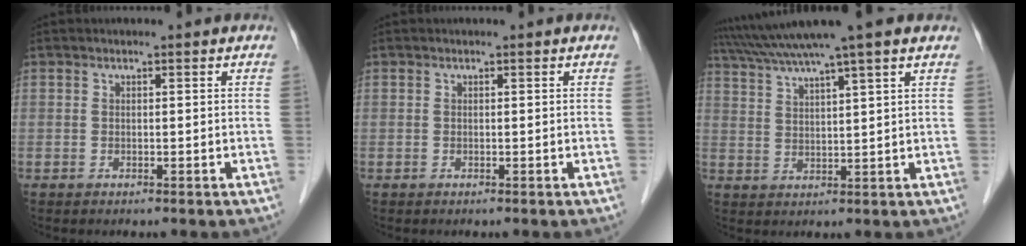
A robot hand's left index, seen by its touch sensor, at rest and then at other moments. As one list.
[{"total": 0.0}, {"total": 11.0, "force": [8.9, -1.3, 6.4], "torque": [-0.118, 0.031, 0.137]}]